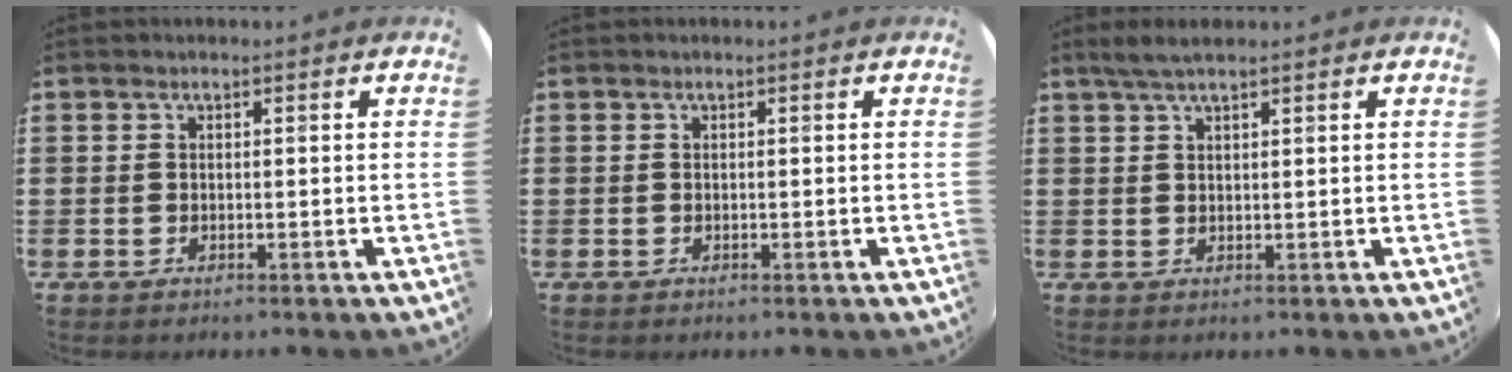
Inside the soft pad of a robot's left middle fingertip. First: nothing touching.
{"total": 0.0}
{"total": 2.3, "force": [1.8, 0.2, 1.4], "torque": [-0.030, 0.004, 0.033]}